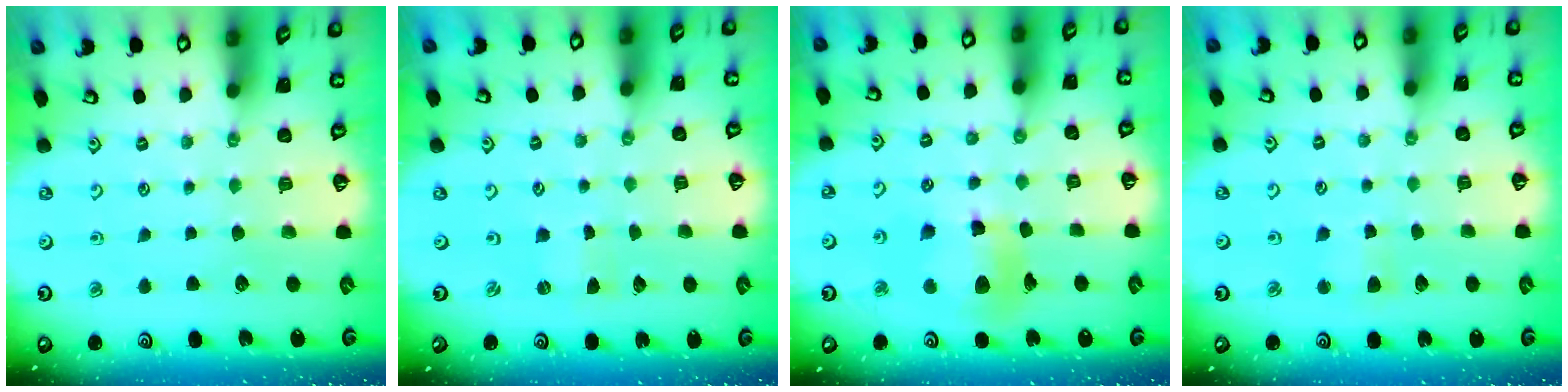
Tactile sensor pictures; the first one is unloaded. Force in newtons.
{"total": 0.0}
{"total": 11.6, "press": 11.5, "slide": 1.2}
{"total": 2.8, "press": 2.8, "slide": 0.5}